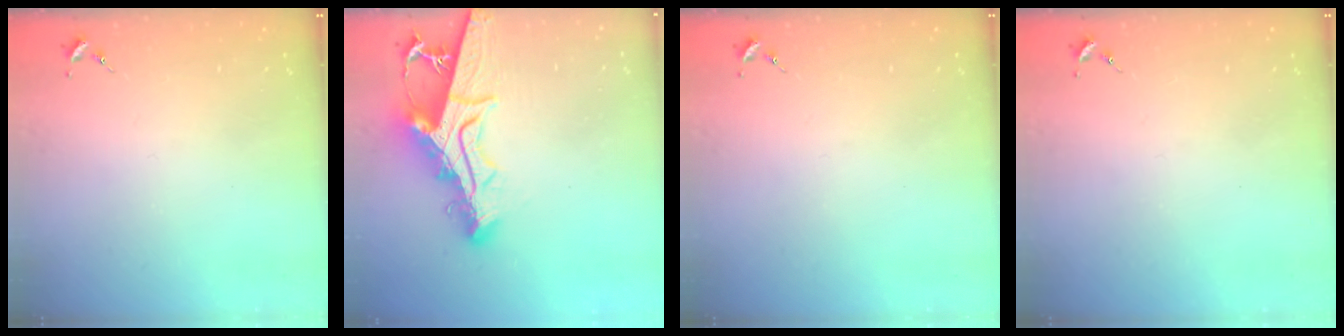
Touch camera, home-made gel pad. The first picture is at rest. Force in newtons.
{"total": 17.0, "press": 16.9, "slide": 1.2}
{"total": 0.0}
{"total": 0.0}